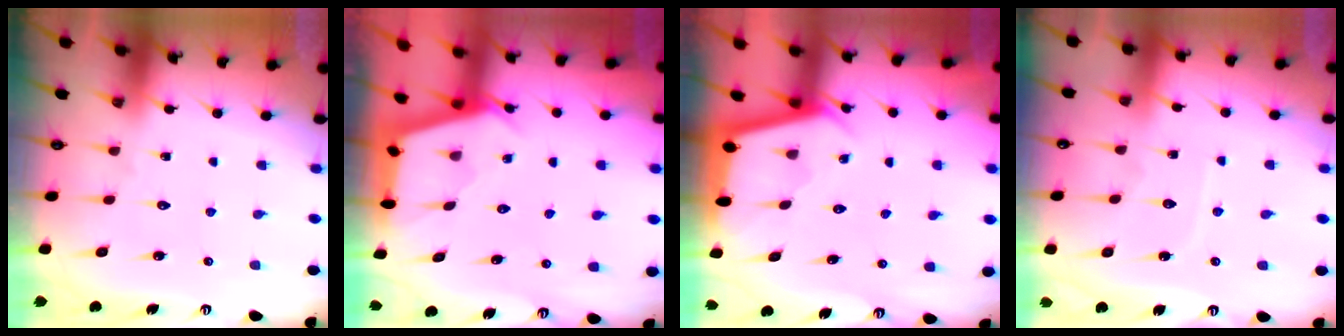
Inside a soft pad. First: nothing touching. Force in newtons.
{"total": 2.7, "press": 2.7, "slide": 0.3}
{"total": 2.4, "press": 2.4, "slide": 0.2}
{"total": 4.3, "press": 4.3, "slide": 0.5}